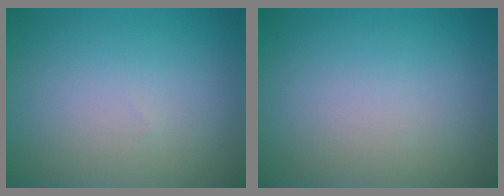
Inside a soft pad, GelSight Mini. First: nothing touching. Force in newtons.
{"total": 0.0}